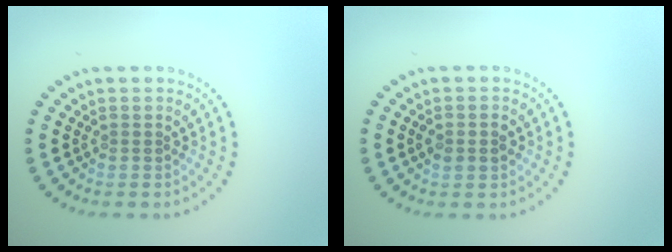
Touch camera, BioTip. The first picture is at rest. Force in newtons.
{"total": 1.6, "press": 1.6, "slide": 0.1}